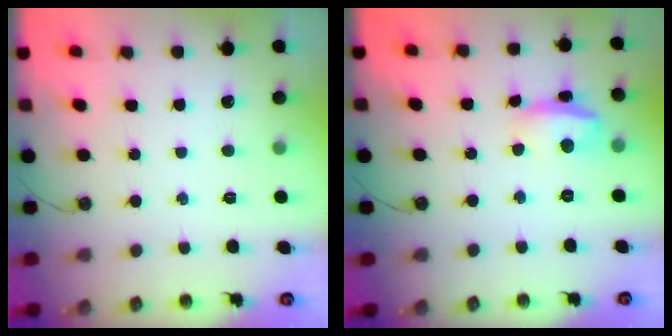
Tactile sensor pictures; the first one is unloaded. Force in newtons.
{"total": 7.9, "press": 7.8, "slide": 1.3}